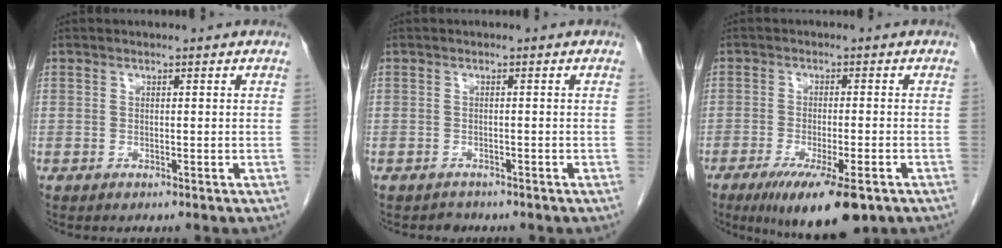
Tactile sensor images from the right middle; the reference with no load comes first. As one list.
[{"total": 1.2, "force": [-1.0, 0.6, -0.3], "torque": [0.000, 0.000, -0.017]}, {"total": 11.0, "force": [-6.9, 2.2, 8.3], "torque": [-0.129, -0.023, -0.105]}]